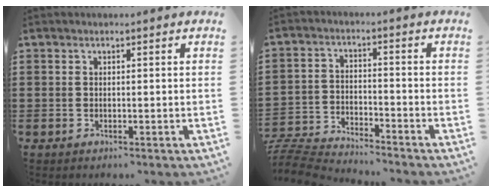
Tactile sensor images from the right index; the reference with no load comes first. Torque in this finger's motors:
{"motor_torque": [-1.55, 0.43, -0.02, 0.00]}